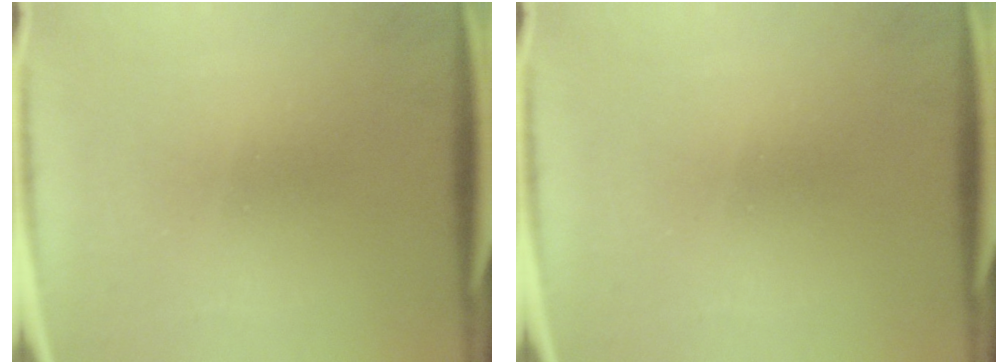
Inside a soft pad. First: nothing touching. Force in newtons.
{"total": 0.0}